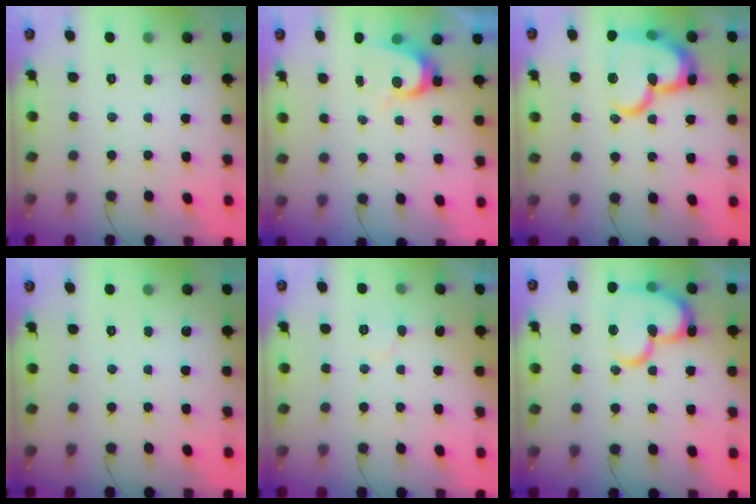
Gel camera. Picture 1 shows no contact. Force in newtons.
{"total": 5.5, "press": 5.5, "slide": 0.3}
{"total": 22.7, "press": 22.6, "slide": 2.0}
{"total": 0.0}
{"total": 5.6, "press": 5.6, "slide": 0.4}
{"total": 18.8, "press": 18.8, "slide": 1.7}